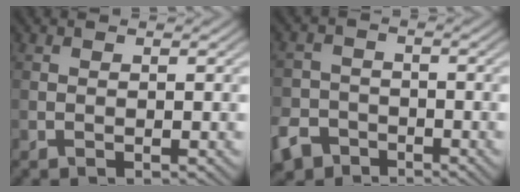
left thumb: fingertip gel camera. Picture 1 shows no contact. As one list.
[{"total": 5.8, "force": [-3.9, 3.9, 1.7], "torque": [-0.035, -0.007, -0.081]}]